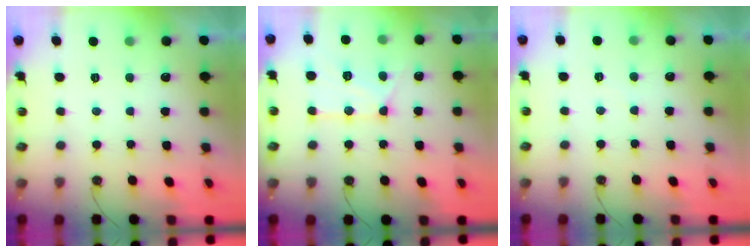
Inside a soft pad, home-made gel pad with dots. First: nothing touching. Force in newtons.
{"total": 13.3, "press": 13.3, "slide": 1.1}
{"total": 2.3, "press": 2.3, "slide": 0.4}